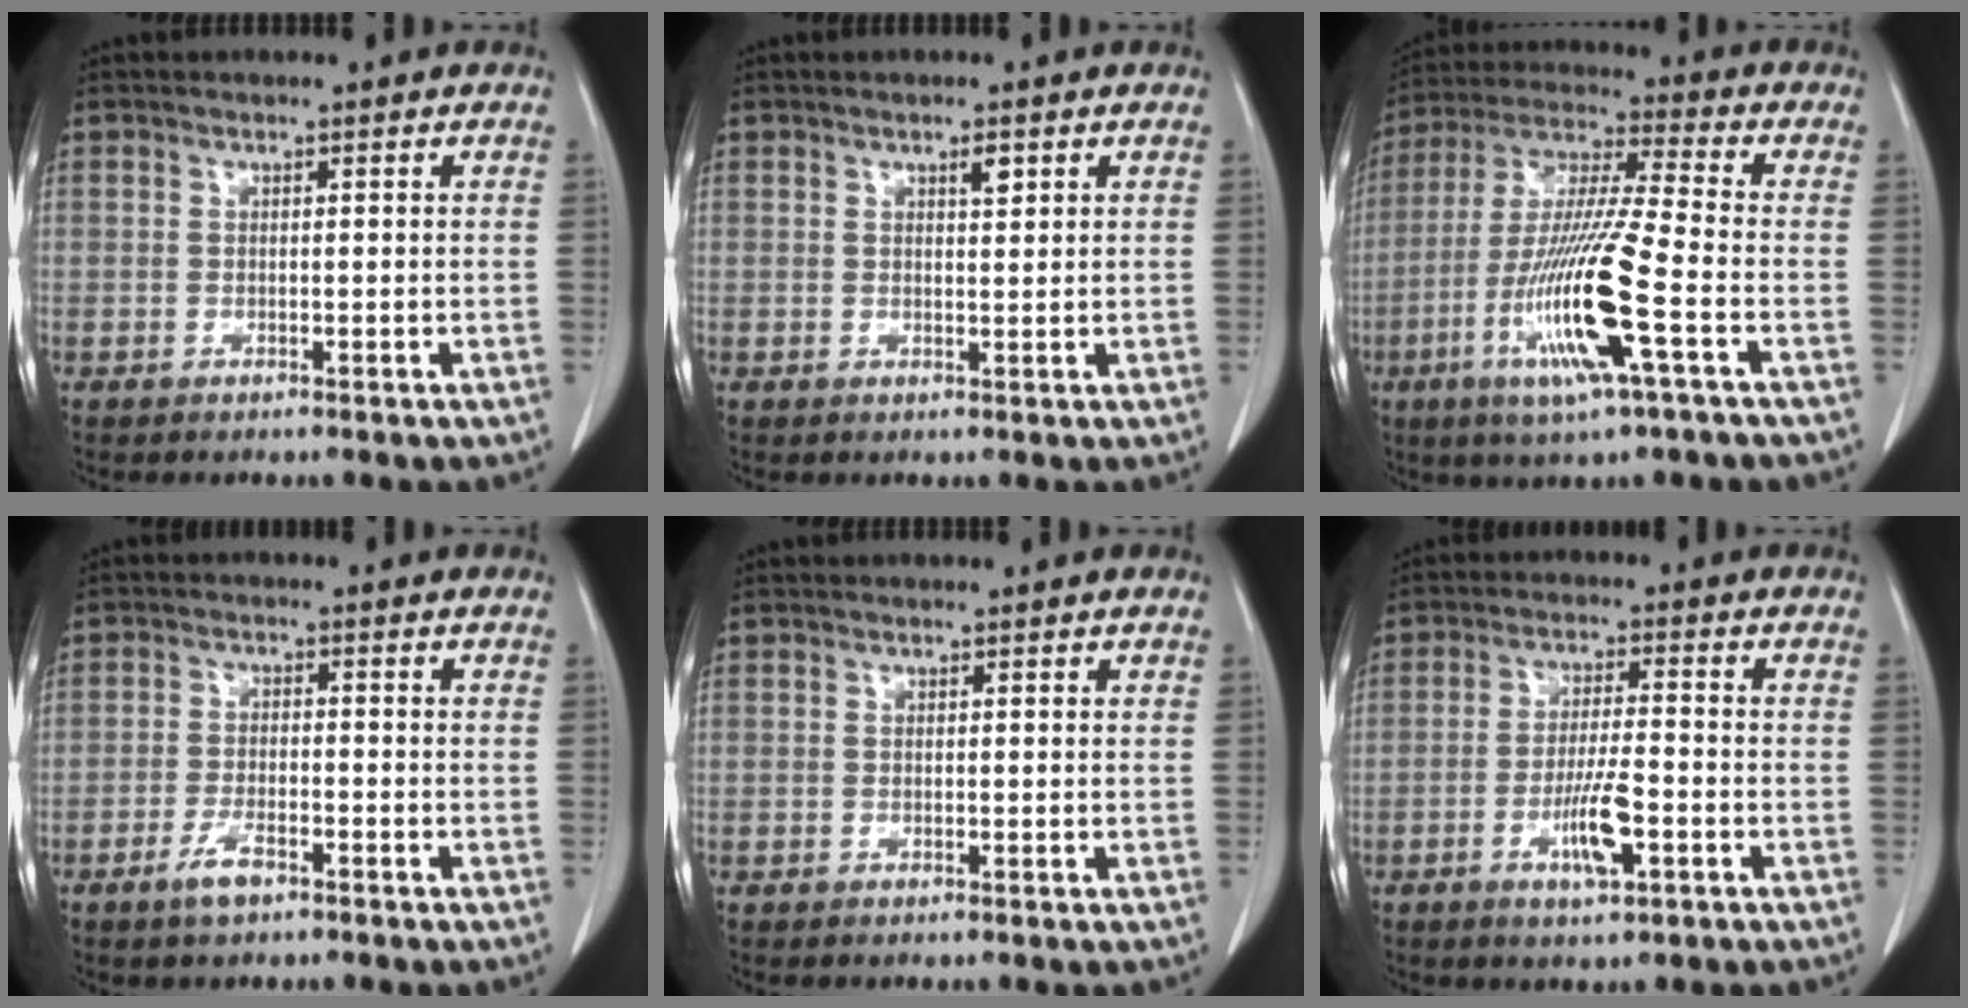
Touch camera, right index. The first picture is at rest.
{"total": 1.6, "force": [0.9, 0.4, 1.3], "torque": [-0.021, -0.004, 0.014]}
{"total": 16.0, "force": [-5.4, 0.1, 15.0], "torque": [-0.310, -0.019, -0.106]}
{"total": 3.5, "force": [-2.3, 1.0, 2.5], "torque": [-0.056, -0.001, -0.042]}
{"total": 0.0}
{"total": 6.5, "force": [-2.6, 1.0, 5.9], "torque": [-0.110, -0.004, -0.044]}